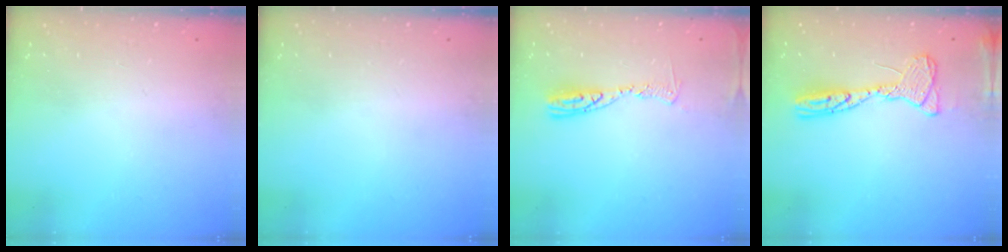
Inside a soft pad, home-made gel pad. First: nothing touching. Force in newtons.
{"total": 0.0}
{"total": 8.8, "press": 8.8, "slide": 0.9}
{"total": 13.8, "press": 13.7, "slide": 1.3}